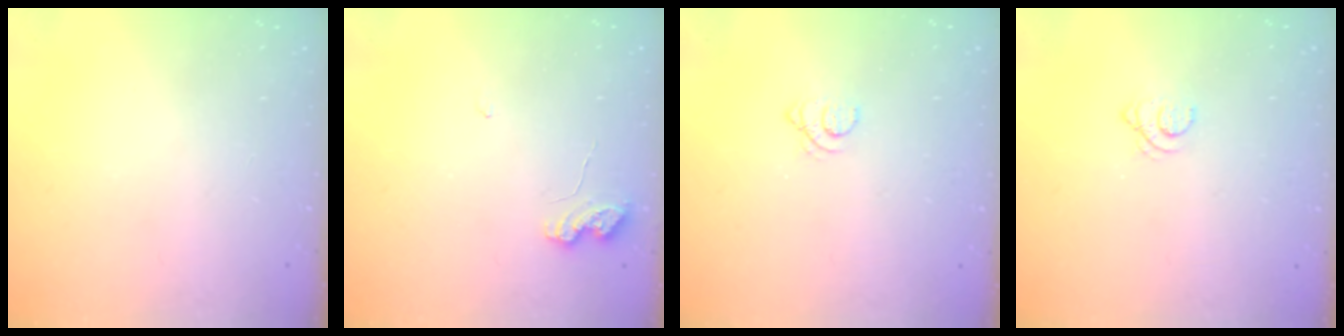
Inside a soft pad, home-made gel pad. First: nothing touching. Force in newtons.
{"total": 5.4, "press": 5.4, "slide": 0.9}
{"total": 1.7, "press": 1.7, "slide": 0.2}
{"total": 2.1, "press": 2.1, "slide": 0.2}